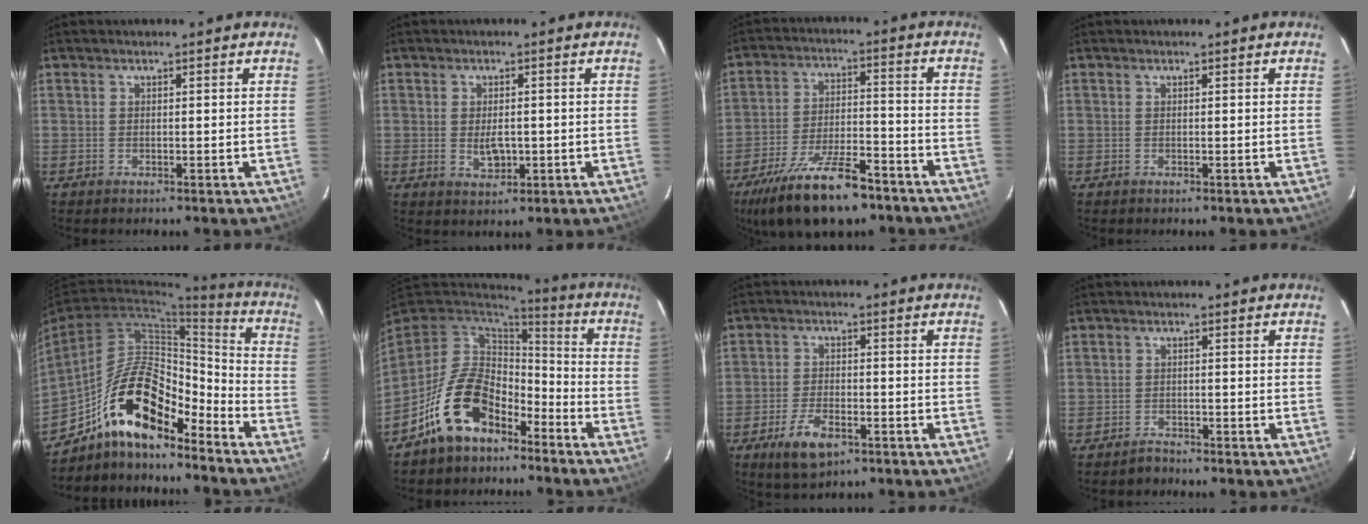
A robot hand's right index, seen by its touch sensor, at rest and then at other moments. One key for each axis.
{"total": 3.7, "fx": -0.6, "fy": 2.3, "fz": 2.9, "tx": -0.048, "ty": -0.005, "tz": -0.006}
{"total": 18.2, "fx": -13.2, "fy": 6.1, "fz": 10.9, "tx": -0.220, "ty": -0.026, "tz": -0.210}
{"total": 0.0}
{"total": 16.5, "fx": -11.7, "fy": 5.6, "fz": 10.1, "tx": -0.183, "ty": 0.022, "tz": -0.208}
{"total": 15.2, "fx": -9.2, "fy": 9.2, "fz": 7.9, "tx": -0.171, "ty": 0.028, "tz": -0.146}
{"total": 7.6, "fx": -4.2, "fy": 3.6, "fz": 5.2, "tx": -0.117, "ty": -0.005, "tz": -0.070}
{"total": 1.9, "fx": -1.6, "fy": 1.0, "fz": -0.4, "tx": 0.004, "ty": 0.006, "tz": -0.026}